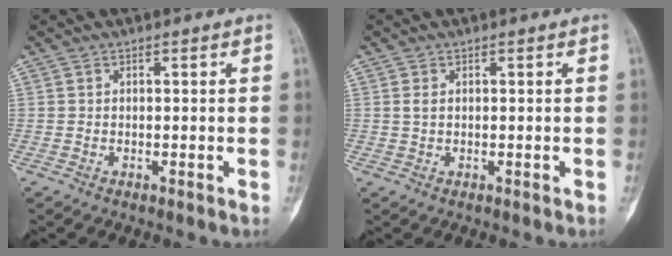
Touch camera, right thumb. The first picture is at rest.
{"total": 1.5, "force": [0.4, 0.9, 1.2], "torque": [-0.025, 0.002, 0.010]}